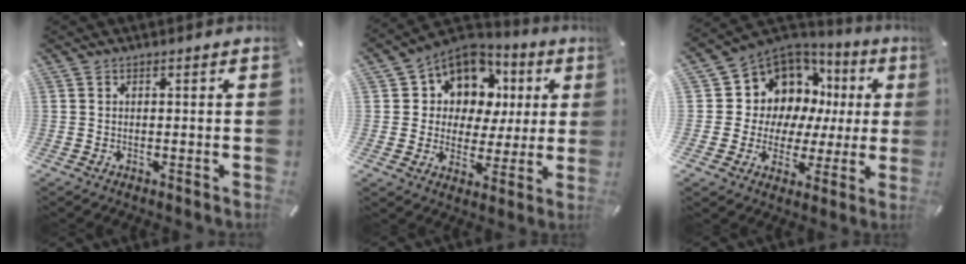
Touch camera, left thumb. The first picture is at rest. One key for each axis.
{"total": 10.4, "fx": 4.6, "fy": 9.0, "fz": 2.5, "tx": -0.061, "ty": -0.031, "tz": 0.092}
{"total": 10.7, "fx": 4.2, "fy": 9.5, "fz": 2.6, "tx": -0.053, "ty": -0.056, "tz": 0.089}